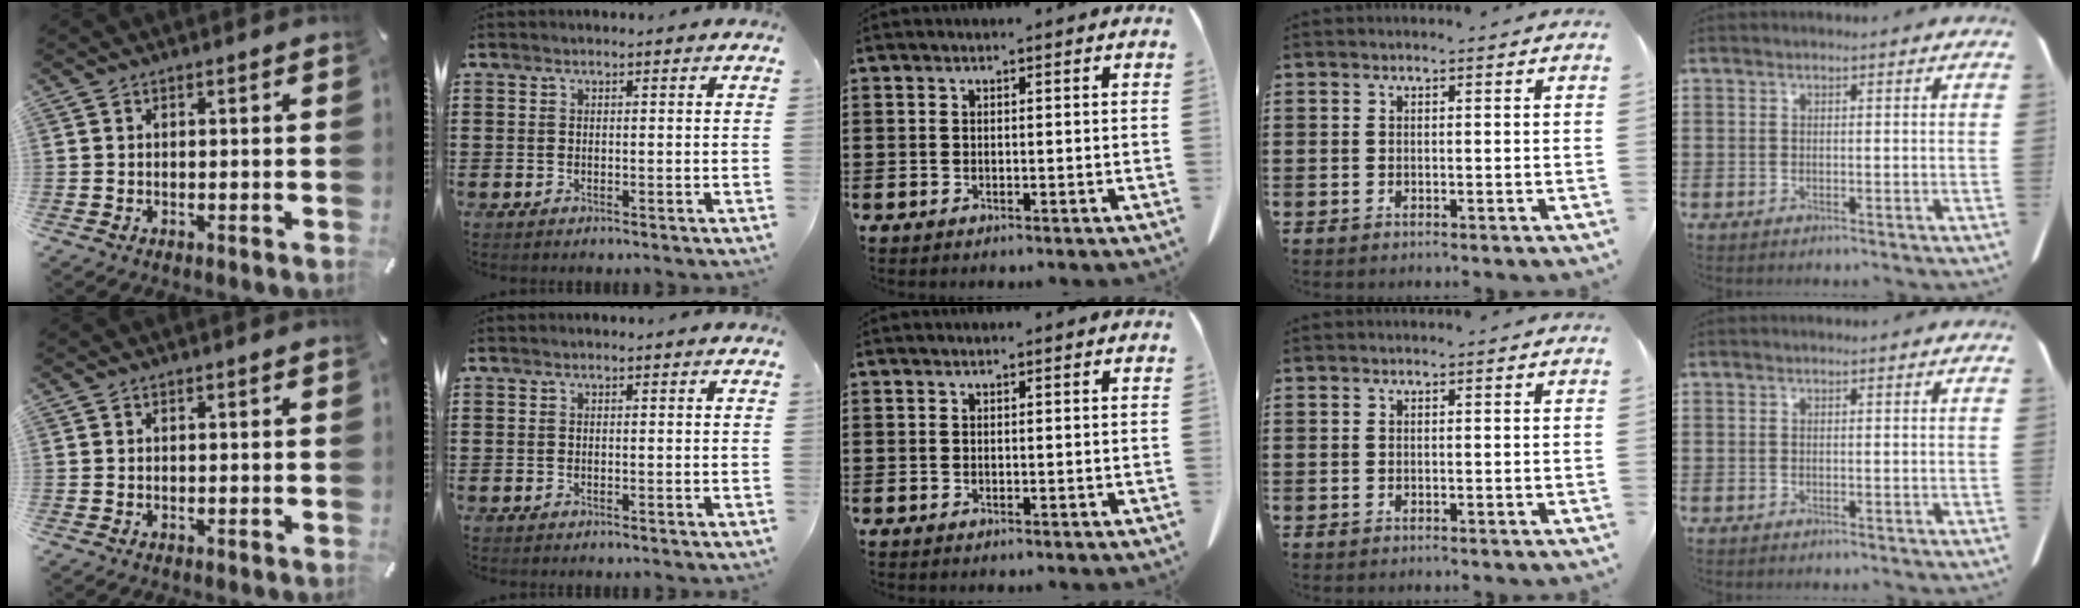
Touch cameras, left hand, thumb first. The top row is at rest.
{}